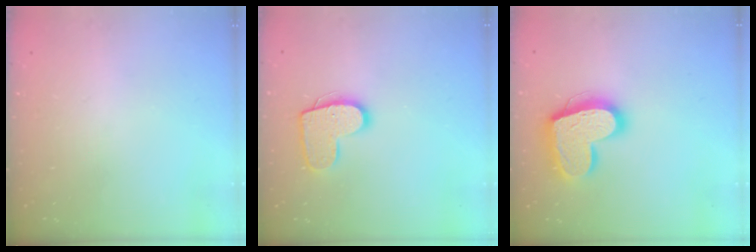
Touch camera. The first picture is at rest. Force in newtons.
{"total": 11.8, "press": 11.8, "slide": 0.6}
{"total": 17.5, "press": 17.4, "slide": 1.6}